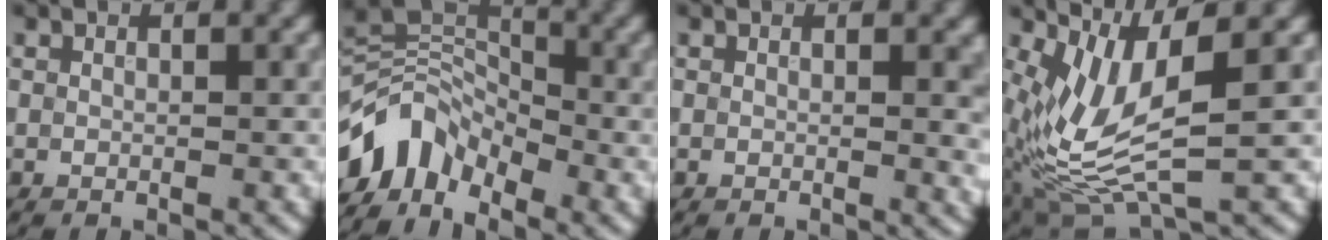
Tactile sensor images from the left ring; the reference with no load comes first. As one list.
[{"total": 4.8, "force": [-3.2, 3.0, 2.1], "torque": [-0.020, 0.004, -0.074]}, {"total": 2.3, "force": [0.1, 1.0, 2.0], "torque": [-0.018, -0.003, 0.001]}, {"total": 7.6, "force": [-0.1, 2.6, 7.1], "torque": [-0.171, -0.009, 0.001]}]